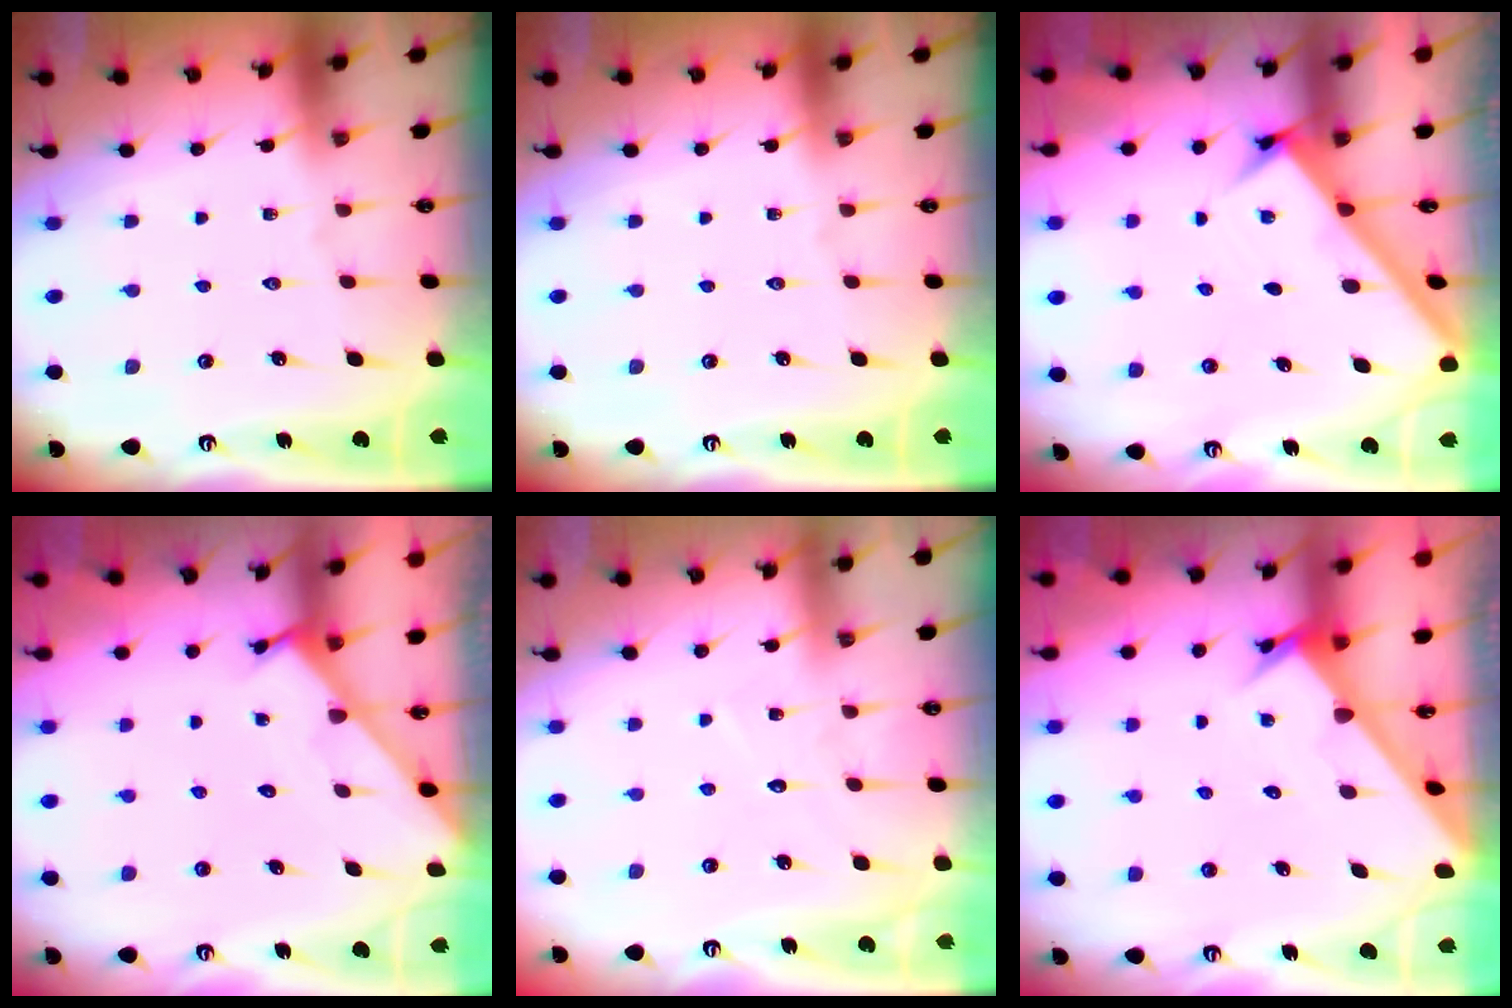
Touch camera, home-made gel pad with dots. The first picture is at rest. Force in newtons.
{"total": 0.0}
{"total": 2.8, "press": 2.7, "slide": 0.3}
{"total": 1.5, "press": 1.5, "slide": 0.1}
{"total": 4.7, "press": 4.7, "slide": 0.4}
{"total": 2.9, "press": 2.9, "slide": 0.1}